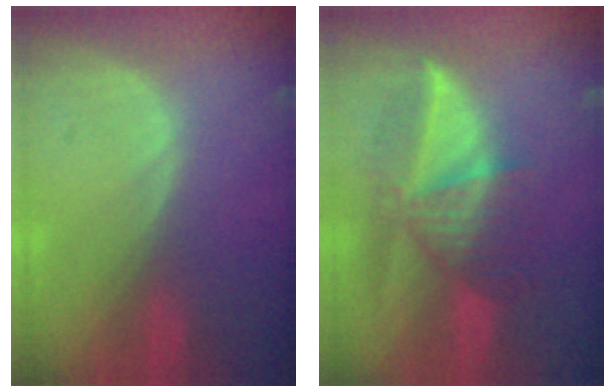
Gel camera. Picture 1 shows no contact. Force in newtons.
{"total": 7.7, "press": 7.4, "slide": 2.0}